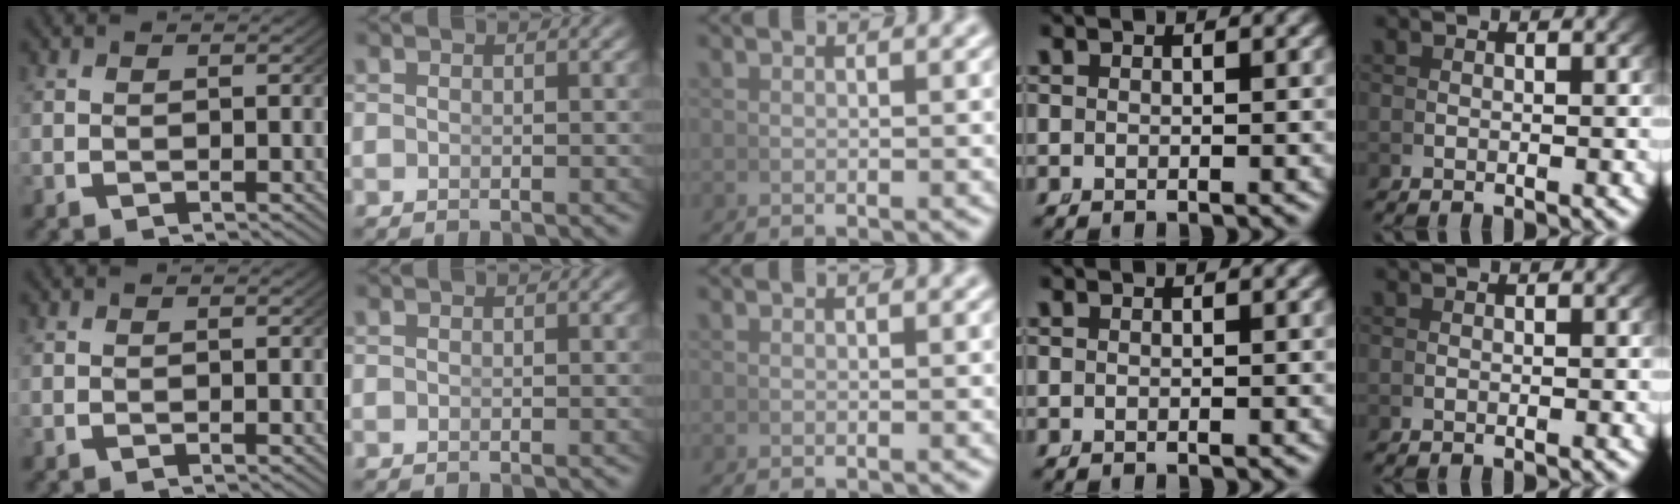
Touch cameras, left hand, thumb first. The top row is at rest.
{}